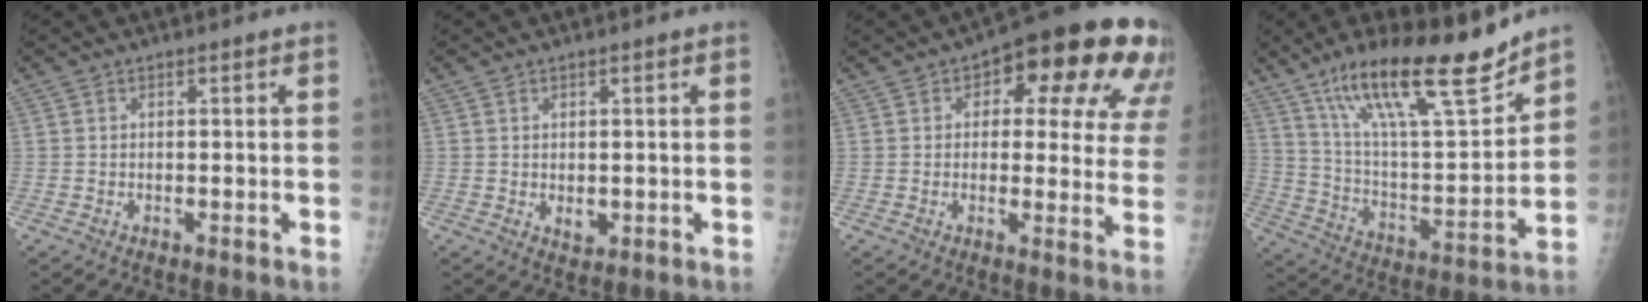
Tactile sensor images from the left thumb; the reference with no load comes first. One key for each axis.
{"total": 2.0, "fx": -0.1, "fy": 1.4, "fz": 1.5, "tx": -0.015, "ty": -0.005, "tz": 0.006}
{"total": 19.6, "fx": 8.7, "fy": 8.8, "fz": 15.2, "tx": -0.144, "ty": -0.002, "tz": 0.102}
{"total": 23.0, "fx": 16.4, "fy": 5.0, "fz": 15.3, "tx": -0.234, "ty": -0.071, "tz": 0.287}